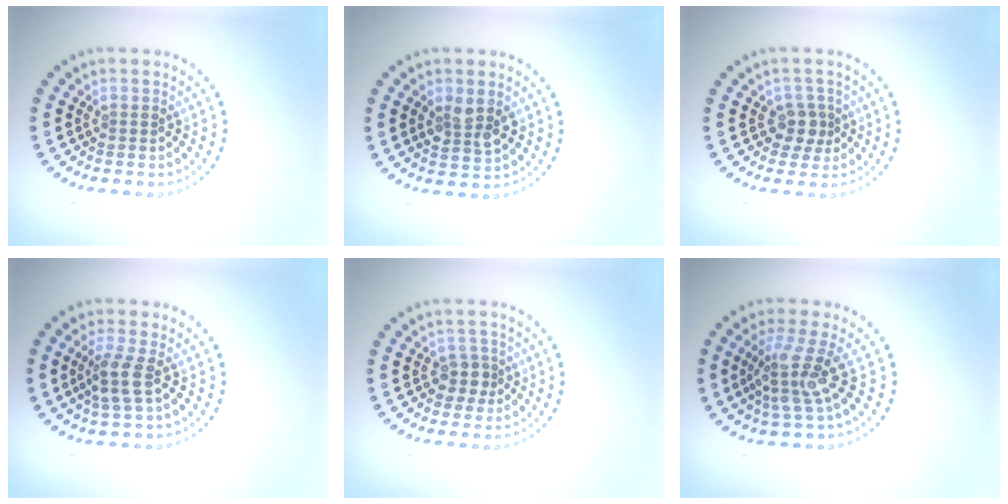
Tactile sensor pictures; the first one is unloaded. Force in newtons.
{"total": 2.8, "press": 2.7, "slide": 0.5}
{"total": 2.0, "press": 1.6, "slide": 1.2}
{"total": 2.3, "press": 1.8, "slide": 1.5}
{"total": 2.0, "press": 1.6, "slide": 1.1}
{"total": 3.6, "press": 2.4, "slide": 2.6}